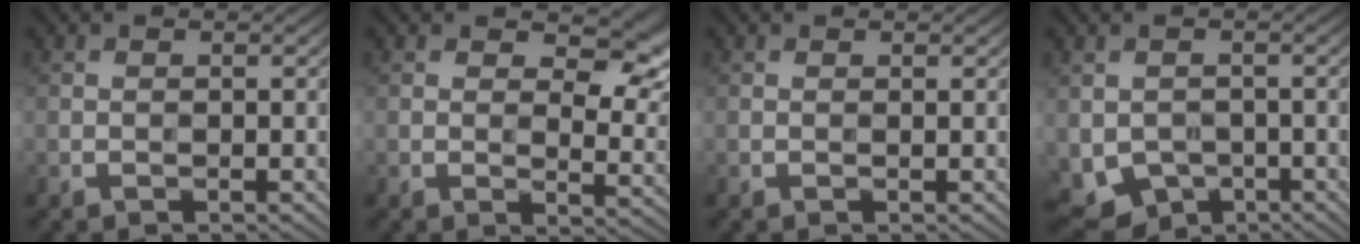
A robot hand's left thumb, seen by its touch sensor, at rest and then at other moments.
{"total": 8.3, "force": [3.9, 4.3, 5.9], "torque": [-0.086, -0.006, 0.061]}
{"total": 0.0}
{"total": 6.0, "force": [-2.1, 4.5, 3.2], "torque": [-0.086, -0.025, -0.031]}